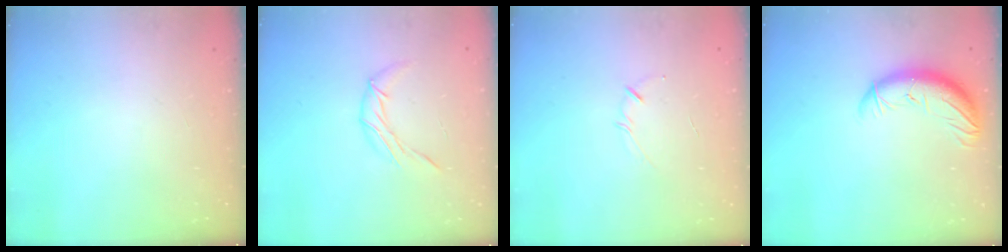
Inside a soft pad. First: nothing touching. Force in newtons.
{"total": 7.6, "press": 7.6, "slide": 0.6}
{"total": 2.1, "press": 2.1, "slide": 0.4}
{"total": 10.5, "press": 10.2, "slide": 2.4}